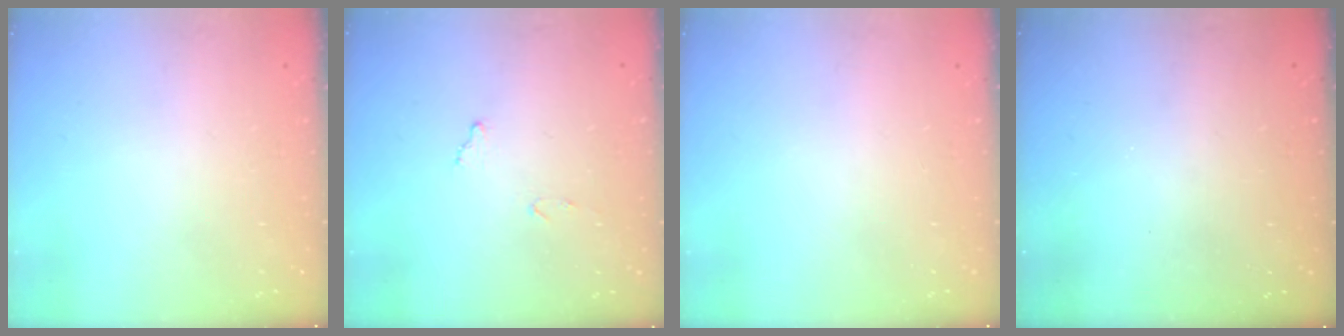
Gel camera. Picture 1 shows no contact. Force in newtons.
{"total": 7.1, "press": 7.1, "slide": 0.4}
{"total": 0.0}
{"total": 2.9, "press": 2.7, "slide": 0.8}